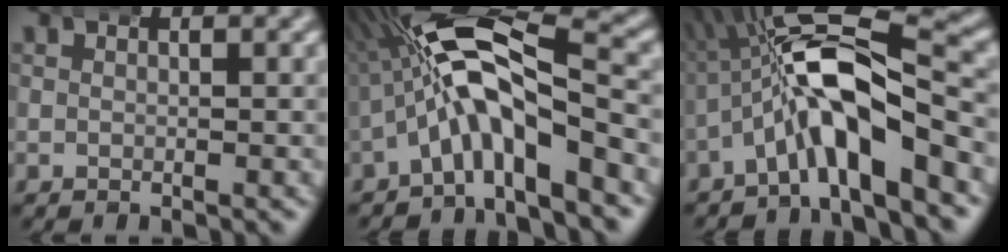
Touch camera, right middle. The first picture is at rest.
{"total": 10.8, "force": [0.7, 5.1, 9.5], "torque": [-0.183, -0.008, 0.008]}
{"total": 8.9, "force": [-0.5, 3.9, 8.0], "torque": [-0.147, 0.002, -0.015]}